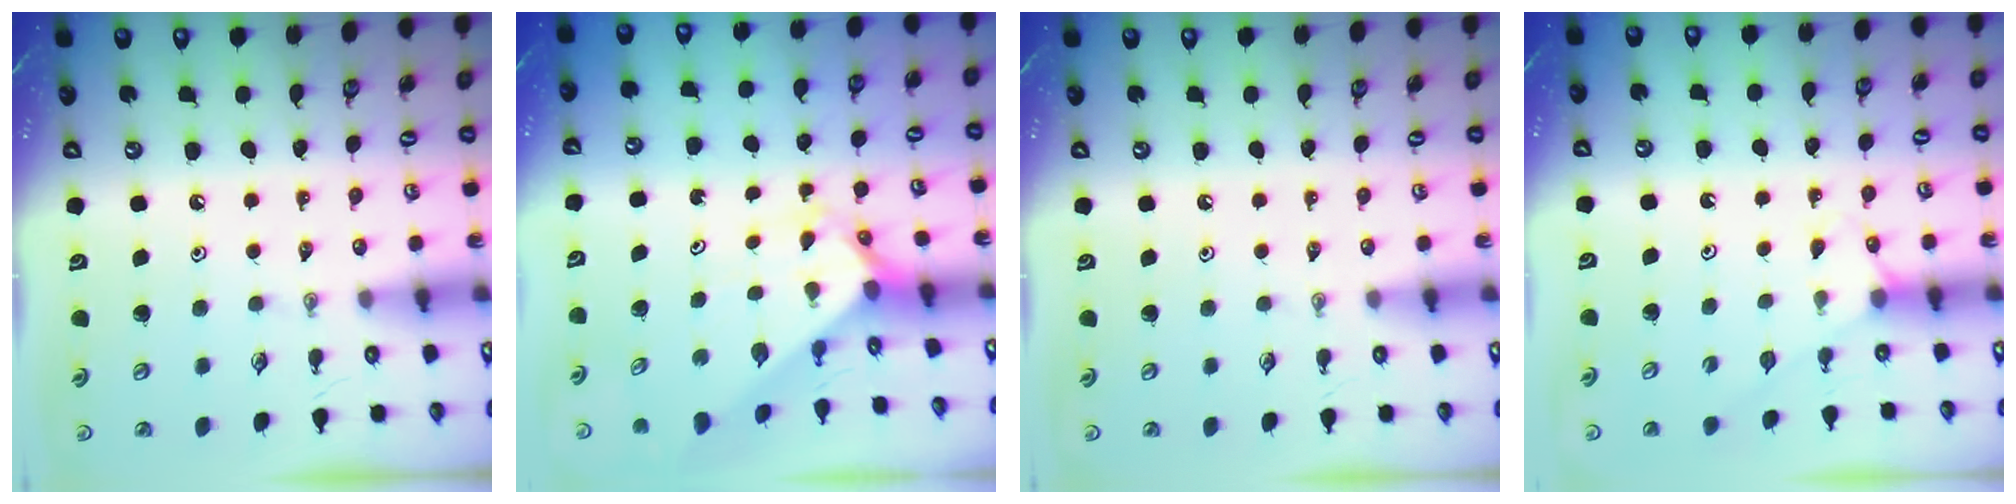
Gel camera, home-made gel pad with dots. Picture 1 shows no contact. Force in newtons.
{"total": 2.4, "press": 2.4, "slide": 0.2}
{"total": 0.0}
{"total": 5.5, "press": 5.4, "slide": 0.6}